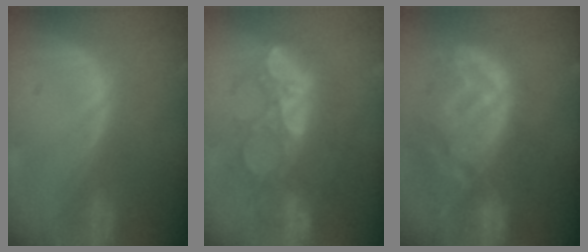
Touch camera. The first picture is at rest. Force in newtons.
{"total": 8.8, "press": 8.6, "slide": 1.5}
{"total": 12.3, "press": 11.0, "slide": 5.4}